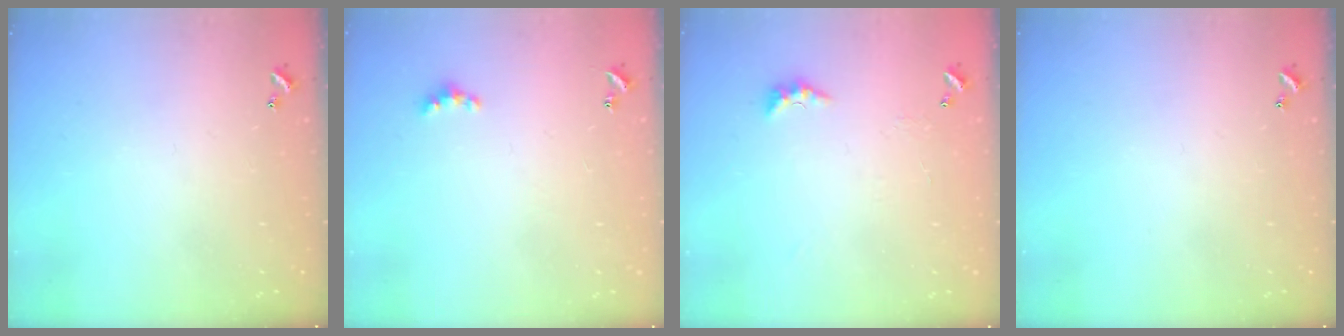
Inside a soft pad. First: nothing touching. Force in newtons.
{"total": 4.1, "press": 4.1, "slide": 0.4}
{"total": 3.0, "press": 2.9, "slide": 0.7}
{"total": 0.0}